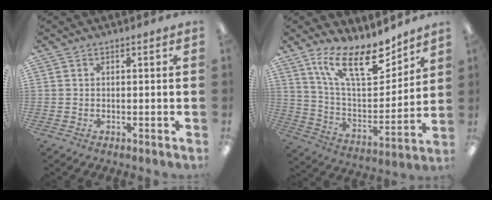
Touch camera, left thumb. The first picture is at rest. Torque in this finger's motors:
{"motor_torque": [0.21, 0.19, 1.32, -1.45, 0.20]}